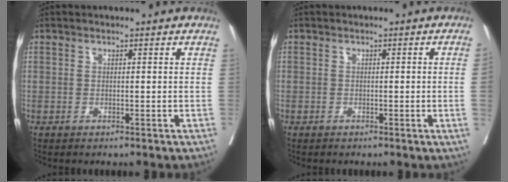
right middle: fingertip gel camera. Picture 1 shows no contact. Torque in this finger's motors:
{"motor_torque": [1.01, -1.13, -0.06, -0.21]}